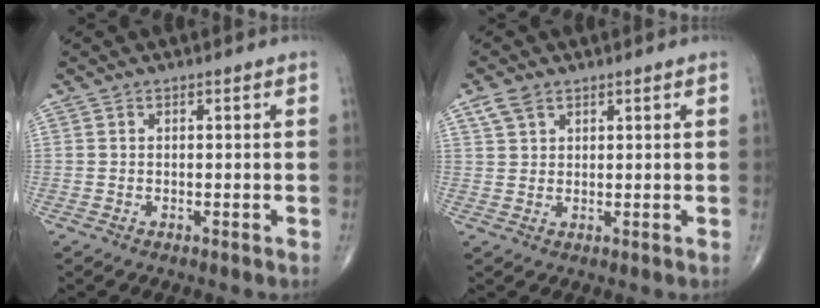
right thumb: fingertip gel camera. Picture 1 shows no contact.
{"total": 3.3, "force": [1.9, 2.1, 1.7], "torque": [-0.033, 0.003, 0.044]}